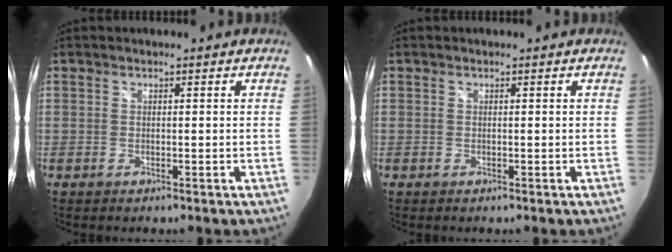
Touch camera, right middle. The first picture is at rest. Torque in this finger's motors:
{"motor_torque": [0.03, 0.00, 0.00, 0.00]}